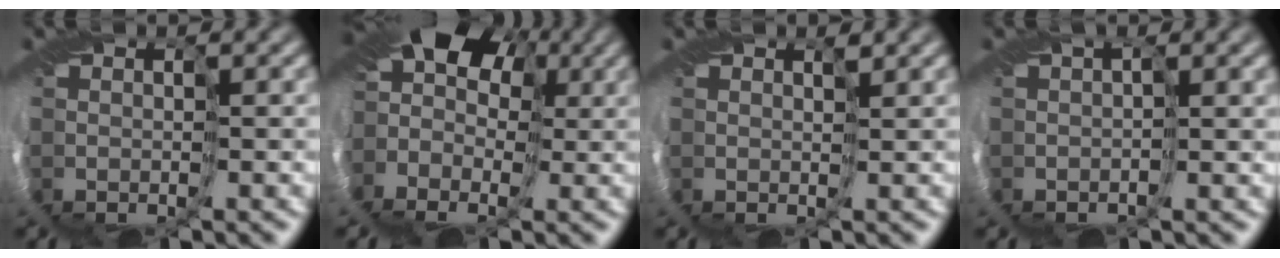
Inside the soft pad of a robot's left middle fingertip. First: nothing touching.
{"total": 12.3, "force": [0.1, 9.4, 7.9], "torque": [-0.154, 0.024, -0.023]}
{"total": 1.1, "force": [1.0, -0.3, -0.2], "torque": [0.007, 0.006, 0.017]}
{"total": 1.6, "force": [0.8, 0.2, 1.3], "torque": [-0.015, 0.005, 0.011]}